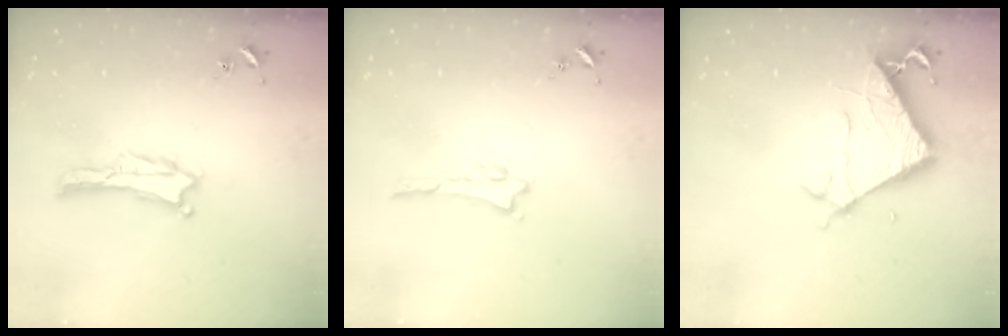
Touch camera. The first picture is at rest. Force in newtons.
{"total": 1.0, "press": 1.0, "slide": 0.2}
{"total": 6.8, "press": 6.8, "slide": 0.6}